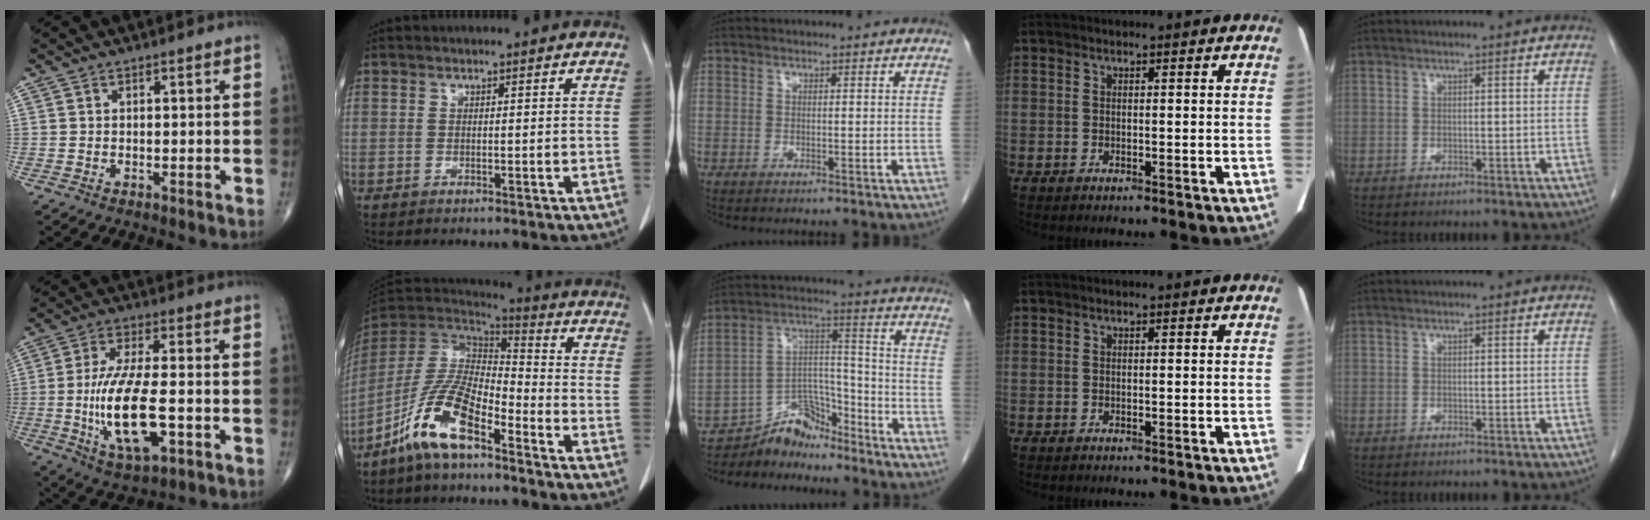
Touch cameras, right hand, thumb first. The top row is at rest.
{"thumb": {"total": 15.2, "force": [-2.9, 5.5, 13.9], "torque": [-0.270, -0.001, -0.048]}, "index": {"total": 12.0, "force": [-7.5, 3.5, 8.6], "torque": [-0.183, 0.009, -0.148]}, "middle": {"total": 8.7, "force": [-8.3, 2.5, 0.7], "torque": [-0.010, 0.033, -0.151]}}